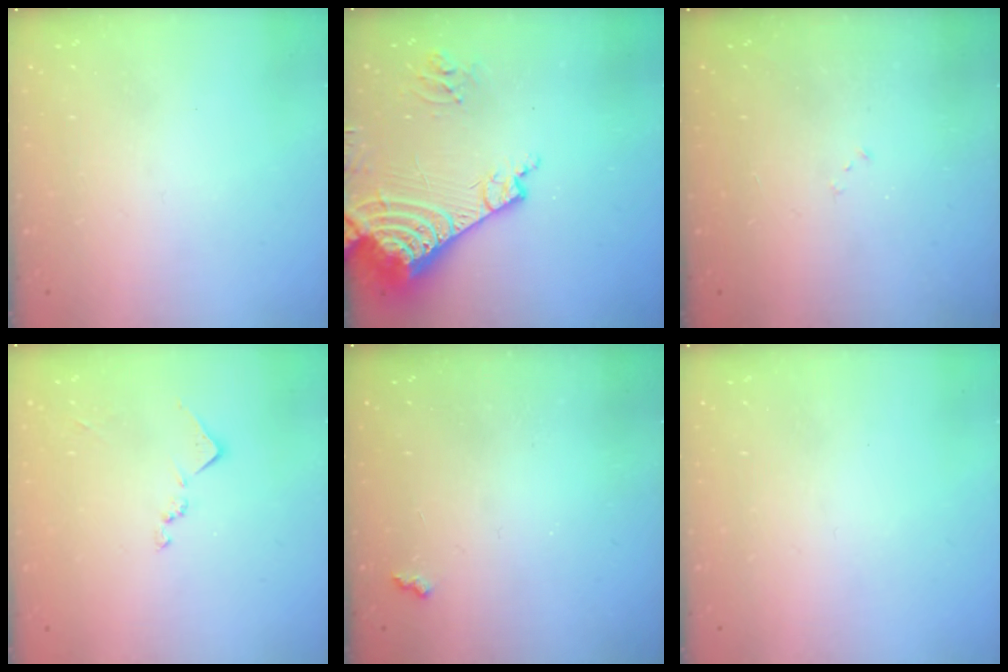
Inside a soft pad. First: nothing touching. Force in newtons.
{"total": 14.7, "press": 14.6, "slide": 1.9}
{"total": 7.8, "press": 7.7, "slide": 0.7}
{"total": 9.2, "press": 9.2, "slide": 0.4}
{"total": 2.6, "press": 2.5, "slide": 0.5}
{"total": 0.0}